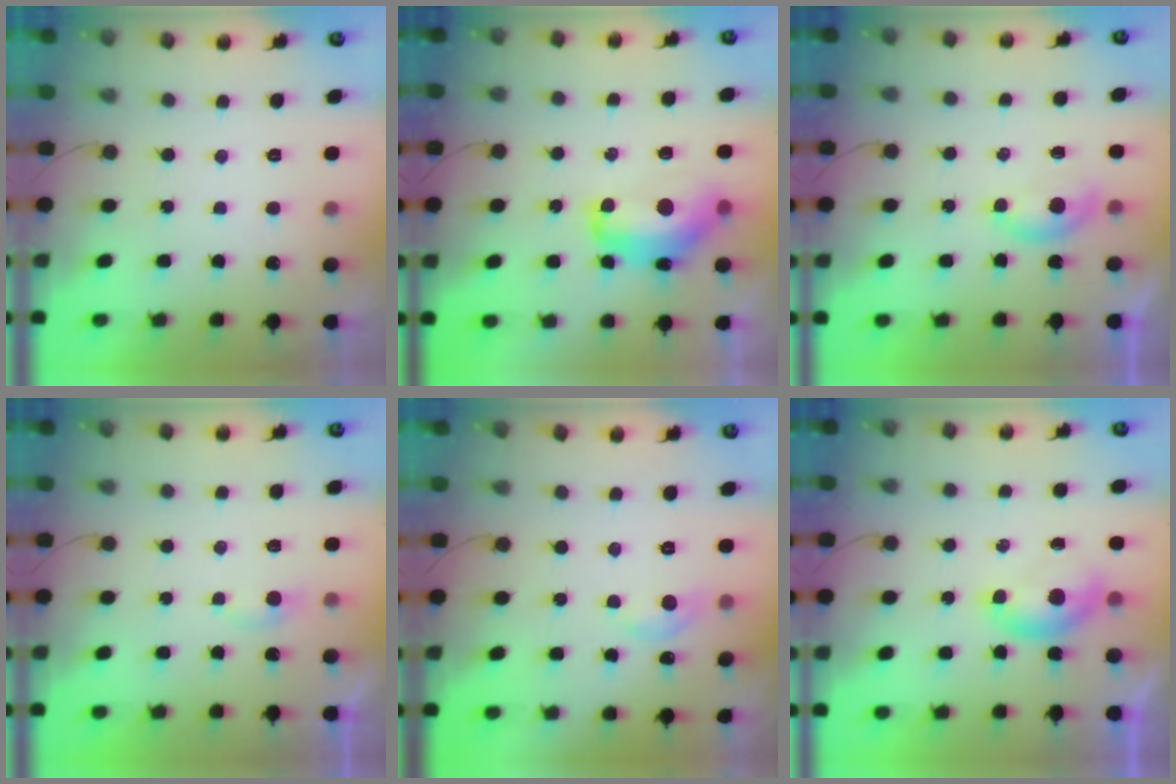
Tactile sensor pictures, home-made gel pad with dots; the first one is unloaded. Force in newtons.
{"total": 12.7, "press": 12.7, "slide": 1.2}
{"total": 3.6, "press": 3.6, "slide": 0.5}
{"total": 2.8, "press": 2.8, "slide": 0.2}
{"total": 7.4, "press": 7.3, "slide": 0.9}
{"total": 5.9, "press": 5.8, "slide": 0.8}